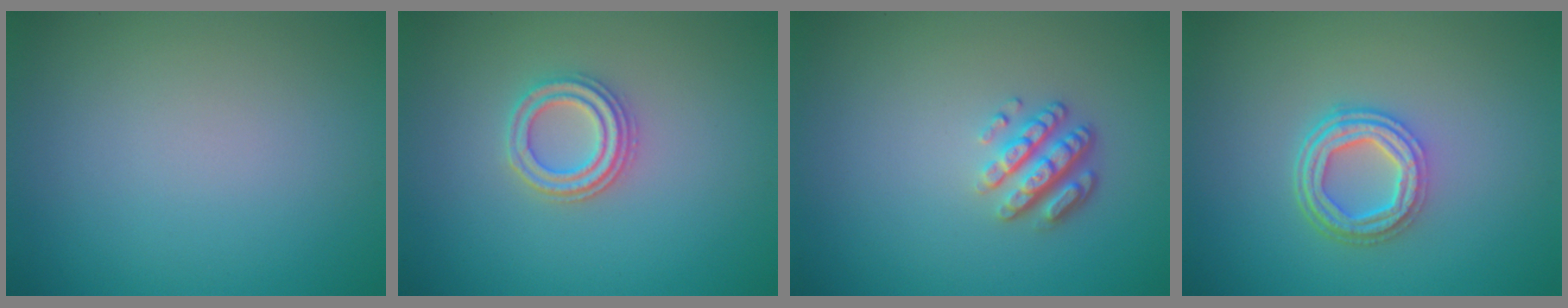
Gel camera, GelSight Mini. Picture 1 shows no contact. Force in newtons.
{"total": 2.7, "press": 2.6, "slide": 1.0}
{"total": 3.4, "press": 2.6, "slide": 2.2}
{"total": 4.2, "press": 3.2, "slide": 2.6}